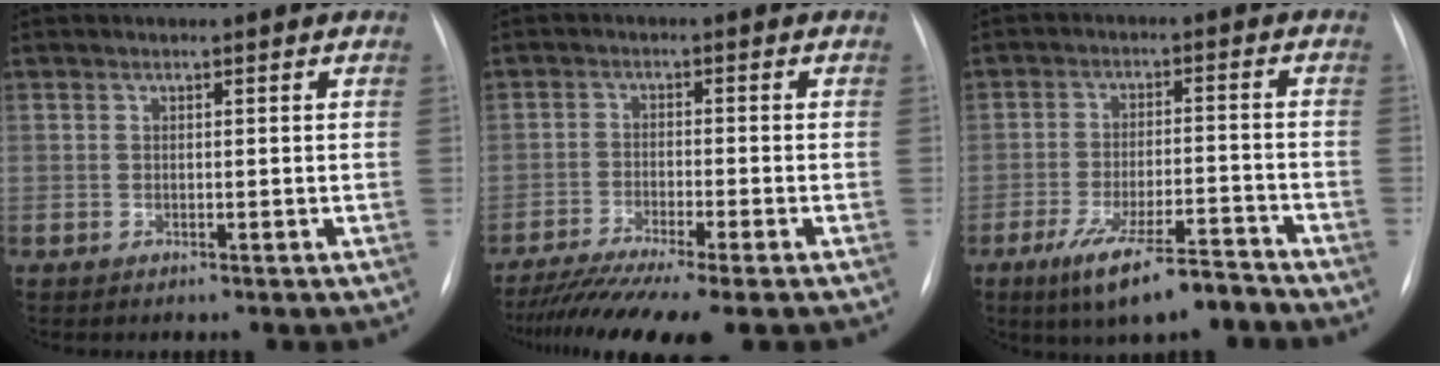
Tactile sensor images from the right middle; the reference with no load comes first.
{"total": 10.3, "force": [-8.4, -0.6, 6.1], "torque": [-0.093, -0.025, -0.133]}
{"total": 10.4, "force": [-7.7, 1.6, 6.9], "torque": [-0.115, -0.015, -0.130]}